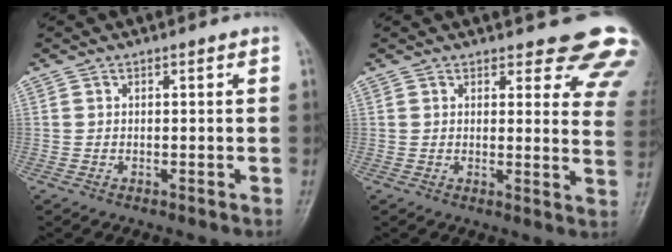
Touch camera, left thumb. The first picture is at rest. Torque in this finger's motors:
{"motor_torque": [2.56, 2.45, 1.38, -1.39, 0.12]}